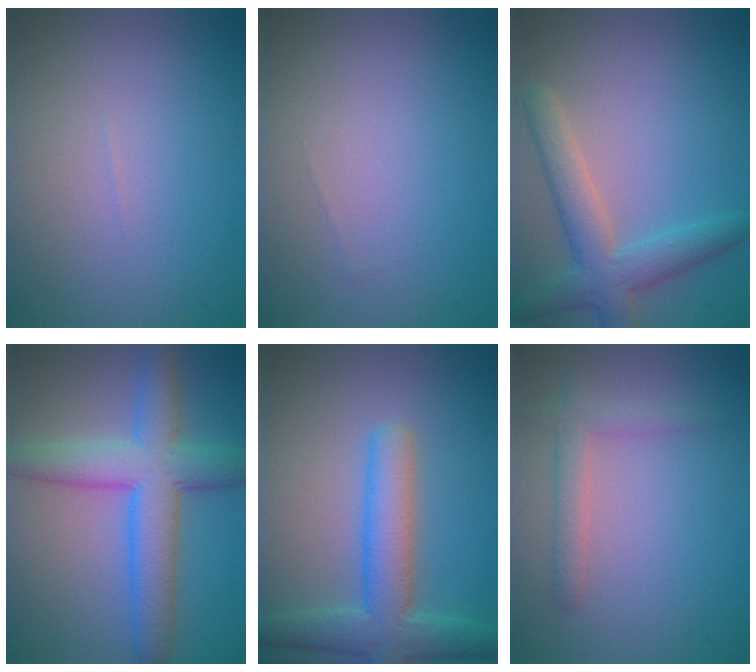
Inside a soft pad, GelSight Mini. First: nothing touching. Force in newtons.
{"total": 0.0}
{"total": 4.5, "press": 4.5, "slide": 0.2}
{"total": 6.9, "press": 6.9, "slide": 0.1}
{"total": 5.8, "press": 5.8, "slide": 0.3}
{"total": 2.2, "press": 2.2, "slide": 0.1}